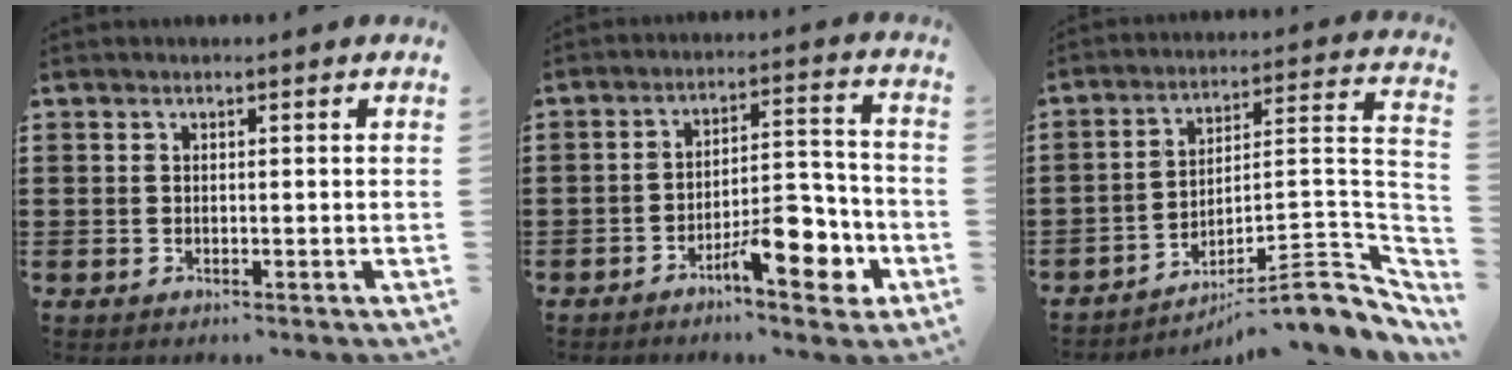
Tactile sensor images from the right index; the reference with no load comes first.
{"total": 9.4, "force": [-5.3, 3.1, 7.1], "torque": [-0.089, 0.009, -0.087]}
{"total": 8.2, "force": [-5.5, 1.7, 5.8], "torque": [-0.083, -0.004, -0.112]}